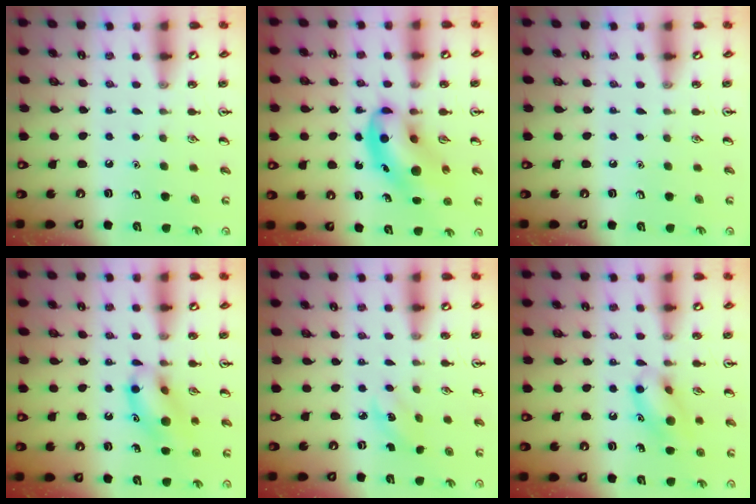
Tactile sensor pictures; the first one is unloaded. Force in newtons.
{"total": 11.7, "press": 11.2, "slide": 3.2}
{"total": 0.0}
{"total": 12.8, "press": 12.6, "slide": 2.1}
{"total": 2.3, "press": 2.1, "slide": 0.8}
{"total": 11.9, "press": 11.7, "slide": 2.1}